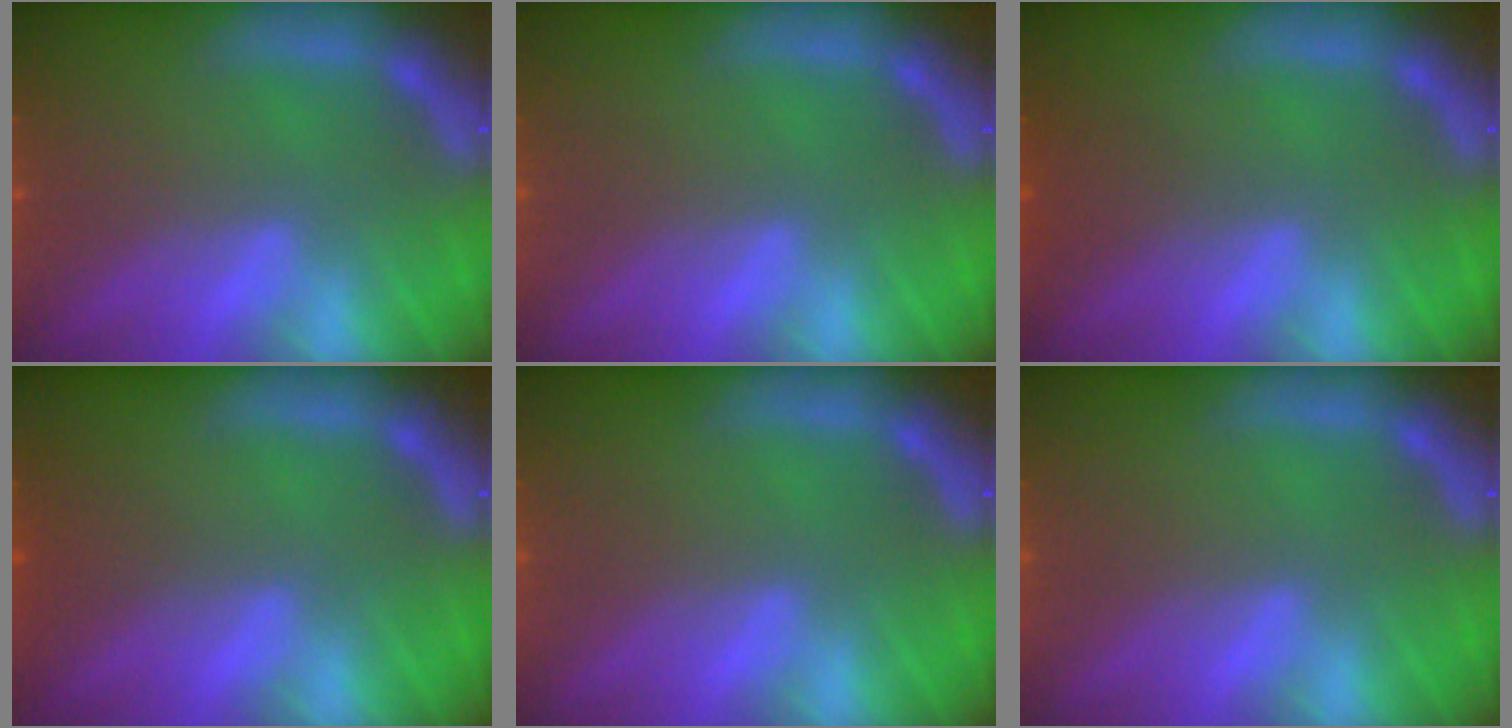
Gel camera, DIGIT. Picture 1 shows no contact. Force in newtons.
{"total": 0.0}
{"total": 1.5}
{"total": 1.0}
{"total": 0.0}
{"total": 0.0}